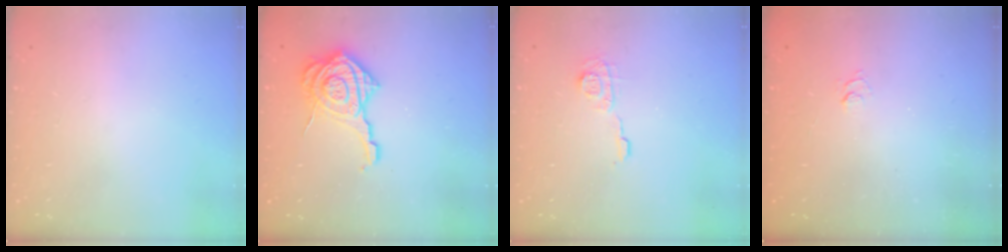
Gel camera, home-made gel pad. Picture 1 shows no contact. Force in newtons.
{"total": 13.9, "press": 13.8, "slide": 1.7}
{"total": 6.8, "press": 6.8, "slide": 0.2}
{"total": 1.9, "press": 1.5, "slide": 1.3}